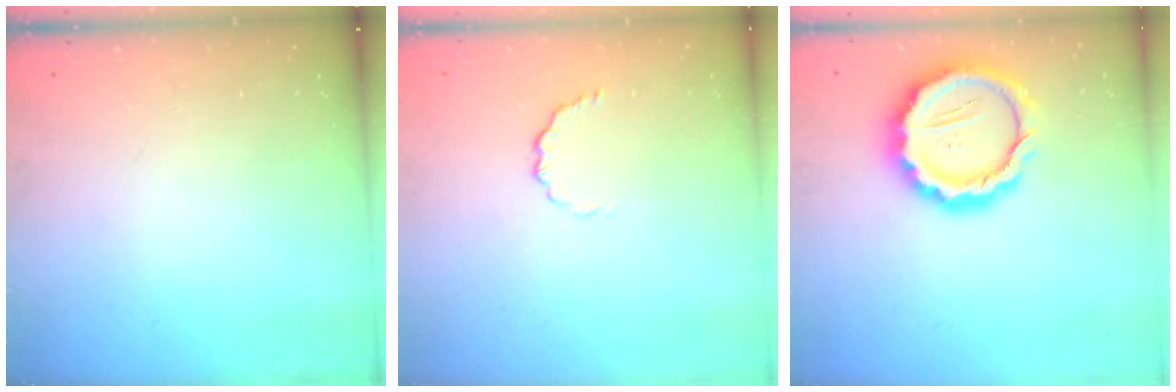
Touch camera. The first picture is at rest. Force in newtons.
{"total": 4.2, "press": 4.1, "slide": 1.2}
{"total": 15.8, "press": 15.5, "slide": 3.2}